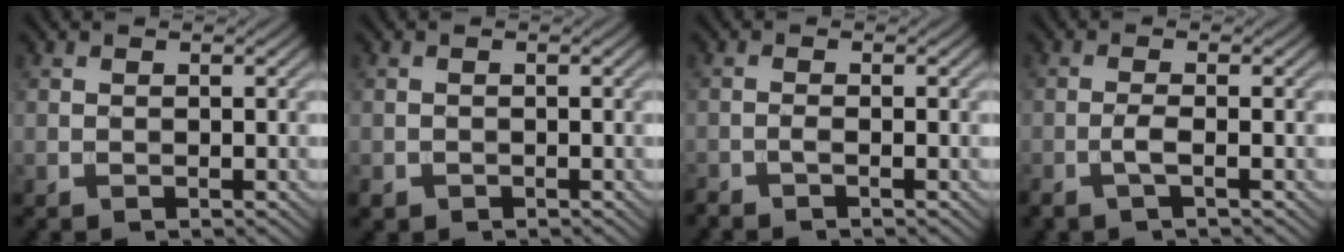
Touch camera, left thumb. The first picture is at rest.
{"total": 1.0, "force": [-0.6, 0.7, 0.2], "torque": [-0.003, -0.006, -0.015]}
{"total": 1.2, "force": [-0.9, 0.0, 0.8], "torque": [-0.018, 0.002, -0.023]}
{"total": 2.1, "force": [-0.9, 0.2, 1.9], "torque": [-0.041, 0.007, -0.025]}